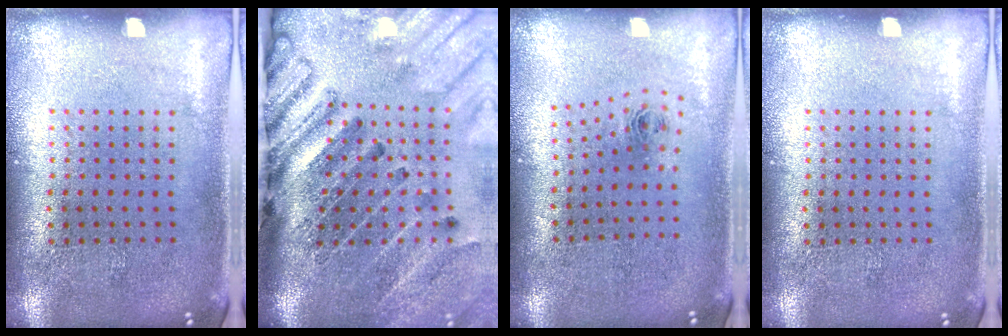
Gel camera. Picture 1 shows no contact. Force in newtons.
{"total": 4.4, "press": 3.3, "slide": 3.0}
{"total": 0.9, "press": 0.4, "slide": 0.8}
{"total": 0.0}